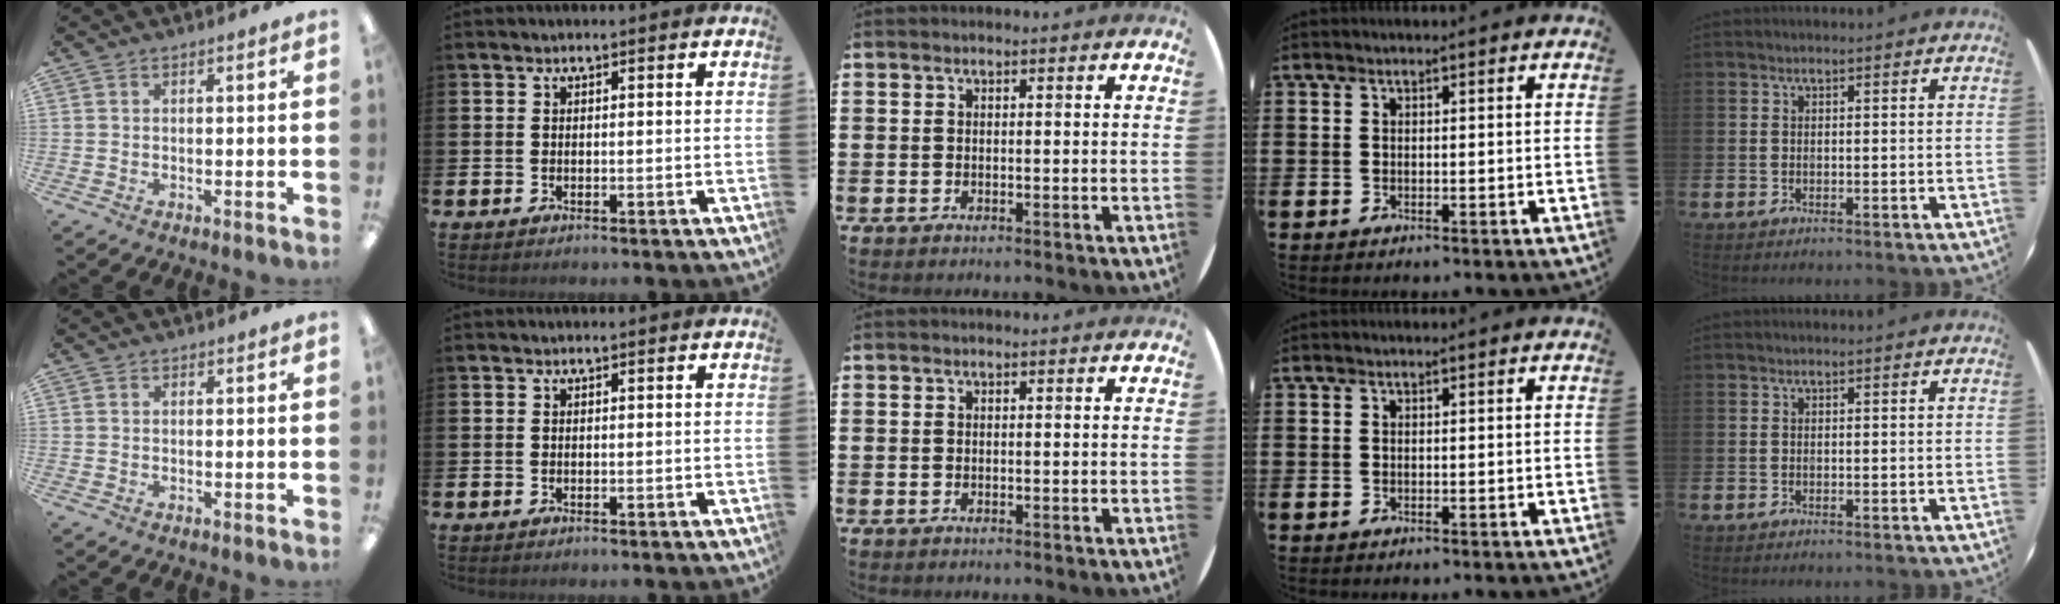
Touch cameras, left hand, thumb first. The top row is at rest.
{}